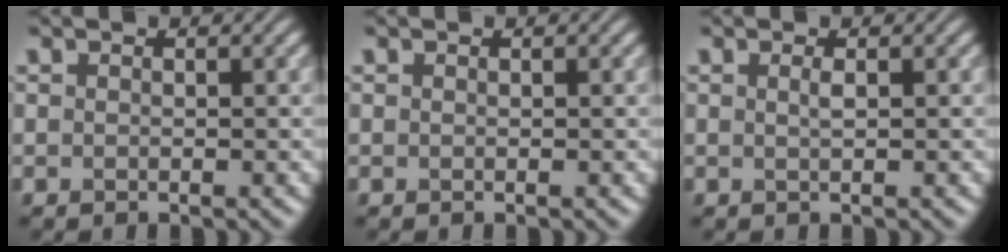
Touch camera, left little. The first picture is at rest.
{"total": 0.0}
{"total": 0.8, "force": [0.2, 0.2, 0.8], "torque": [-0.012, 0.004, 0.002]}